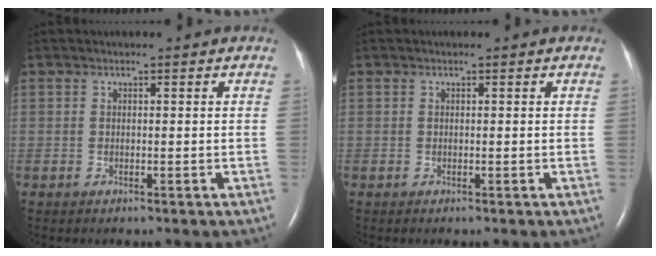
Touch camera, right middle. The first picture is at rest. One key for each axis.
{"total": 0.0}